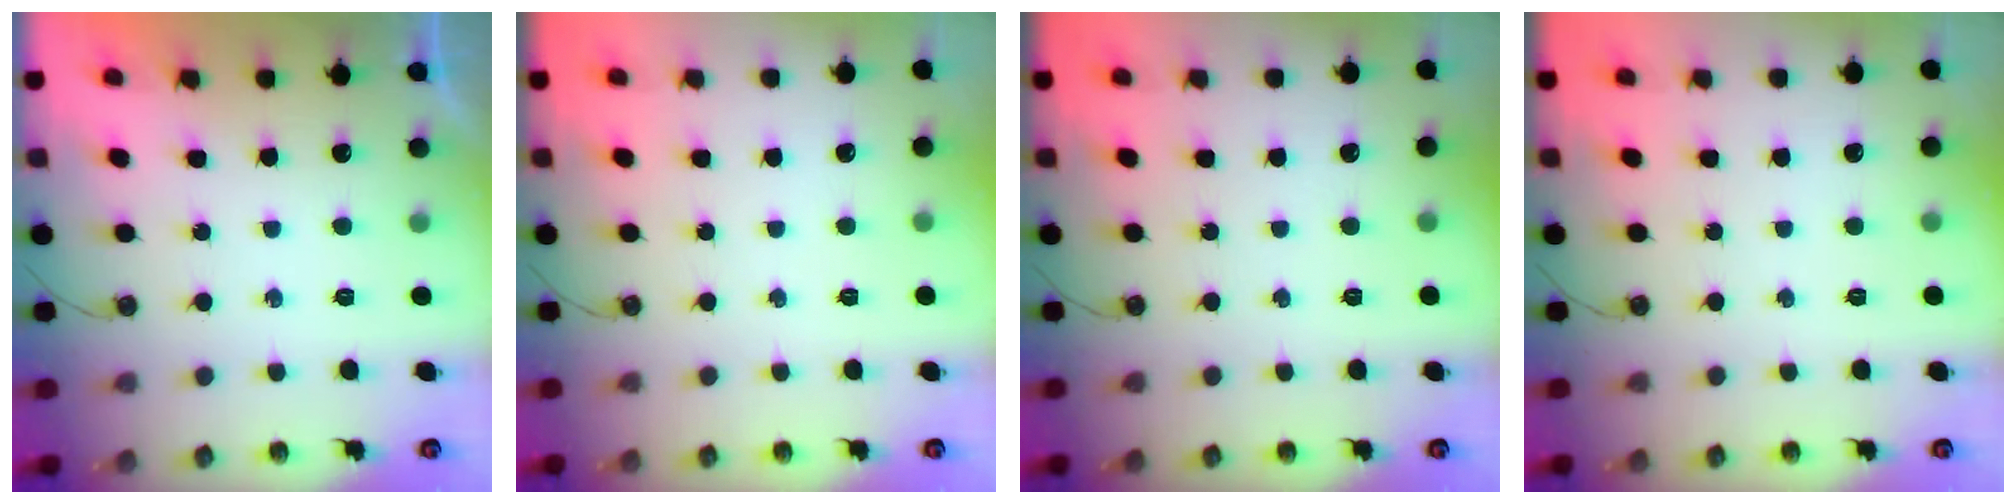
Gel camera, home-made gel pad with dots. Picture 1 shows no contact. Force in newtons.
{"total": 0.0}
{"total": 0.0}
{"total": 0.0}